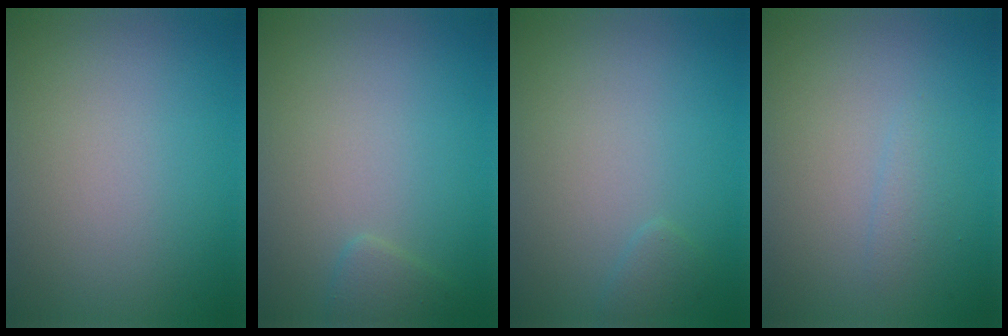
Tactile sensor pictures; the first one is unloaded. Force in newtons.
{"total": 1.1, "press": 1.1, "slide": 0.1}
{"total": 0.8, "press": 0.8, "slide": 0.1}
{"total": 0.9, "press": 0.9, "slide": 0.1}